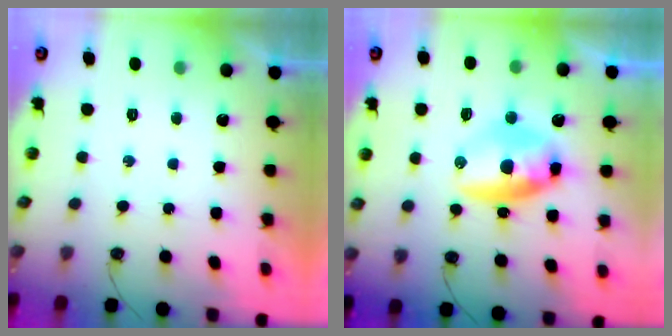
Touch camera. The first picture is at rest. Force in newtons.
{"total": 19.1, "press": 13.3, "slide": 13.8}